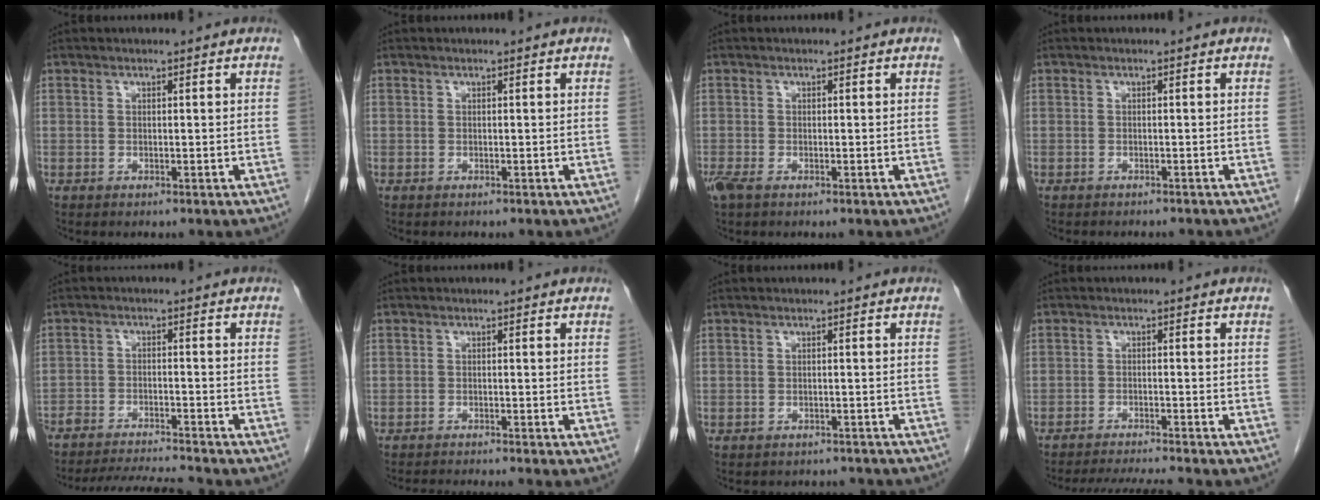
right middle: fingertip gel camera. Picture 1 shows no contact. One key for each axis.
{"total": 0.0}
{"total": 2.3, "fx": -1.5, "fy": 1.0, "fz": 1.6, "tx": -0.041, "ty": -0.007, "tz": -0.024}
{"total": 4.2, "fx": -3.8, "fy": 1.0, "fz": 1.2, "tx": -0.013, "ty": -0.004, "tz": -0.044}
{"total": 9.8, "fx": -9.3, "fy": -0.3, "fz": 2.8, "tx": -0.038, "ty": -0.007, "tz": -0.150}
{"total": 4.7, "fx": -4.3, "fy": -1.0, "fz": 1.5, "tx": -0.016, "ty": -0.013, "tz": -0.067}
{"total": 6.5, "fx": -6.0, "fy": 2.2, "fz": 0.9, "tx": -0.010, "ty": 0.006, "tz": -0.062}
{"total": 7.4, "fx": -6.9, "fy": -0.7, "fz": 2.4, "tx": -0.034, "ty": -0.008, "tz": -0.112}